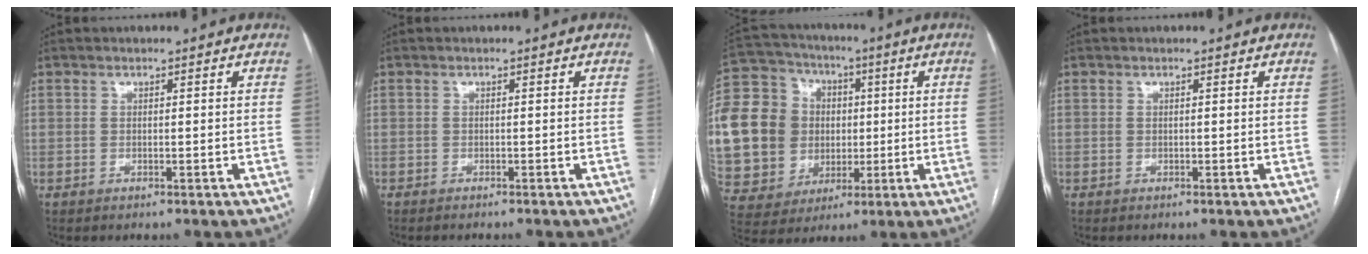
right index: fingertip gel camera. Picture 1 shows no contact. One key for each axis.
{"total": 2.0, "fx": -1.8, "fy": 0.5, "fz": 0.6, "tx": -0.009, "ty": -0.003, "tz": -0.021}
{"total": 25.0, "fx": 0.6, "fy": 21.8, "fz": 12.3, "tx": -0.338, "ty": 0.066, "tz": 0.031}
{"total": 0.0}